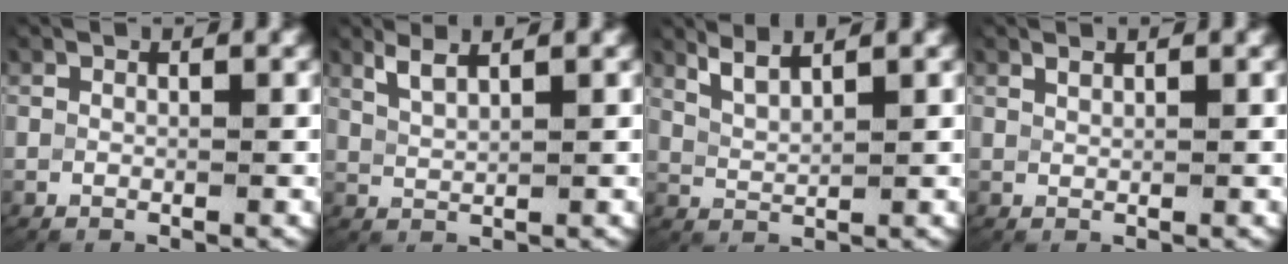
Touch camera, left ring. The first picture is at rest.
{"total": 2.4, "force": [1.8, 0.5, 1.4], "torque": [-0.041, -0.003, 0.042]}
{"total": 2.8, "force": [2.1, 1.0, 1.7], "torque": [-0.047, -0.005, 0.043]}
{"total": 0.8, "force": [0.7, -0.3, 0.2], "torque": [-0.007, 0.000, 0.019]}